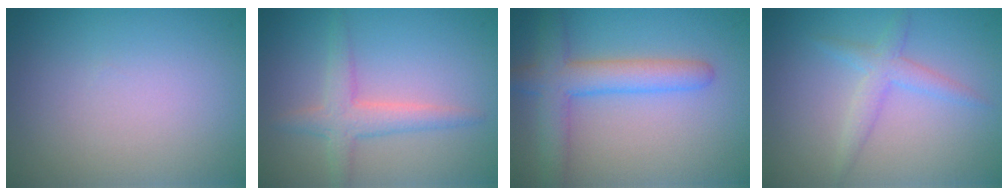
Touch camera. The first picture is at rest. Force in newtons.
{"total": 2.9, "press": 2.9, "slide": 0.2}
{"total": 4.7, "press": 4.7, "slide": 0.3}
{"total": 2.1, "press": 2.1, "slide": 0.3}